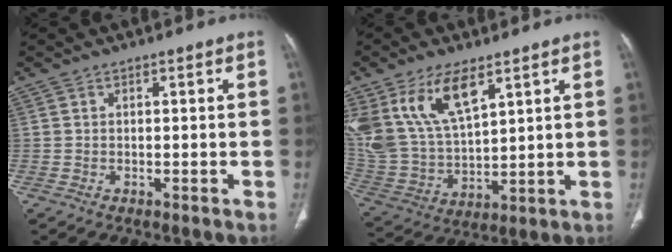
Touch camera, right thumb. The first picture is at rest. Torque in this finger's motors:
{"motor_torque": [1.08, 3.45, 1.72, 1.05, 0.24]}